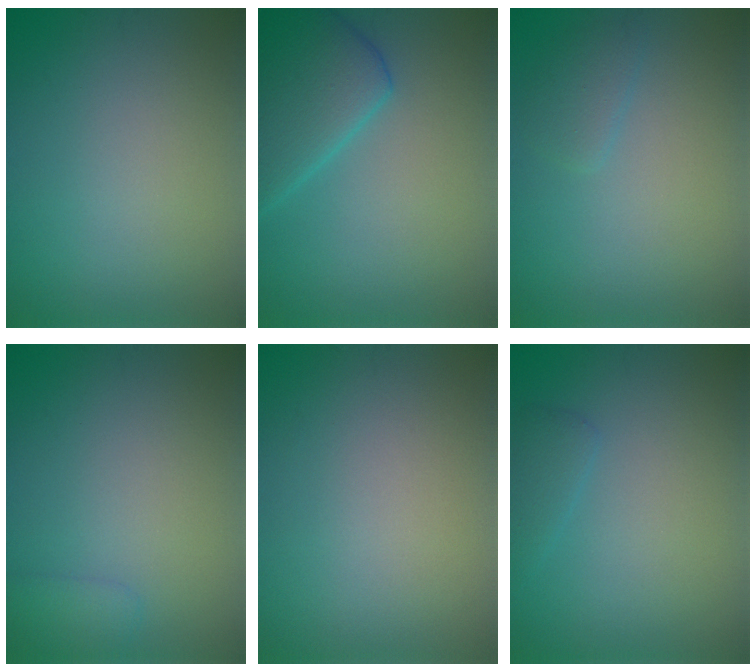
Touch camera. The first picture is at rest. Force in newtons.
{"total": 6.1, "press": 6.0, "slide": 0.5}
{"total": 1.4, "press": 1.4, "slide": 0.2}
{"total": 1.3, "press": 1.3, "slide": 0.1}
{"total": 0.0}
{"total": 1.4, "press": 1.4, "slide": 0.1}